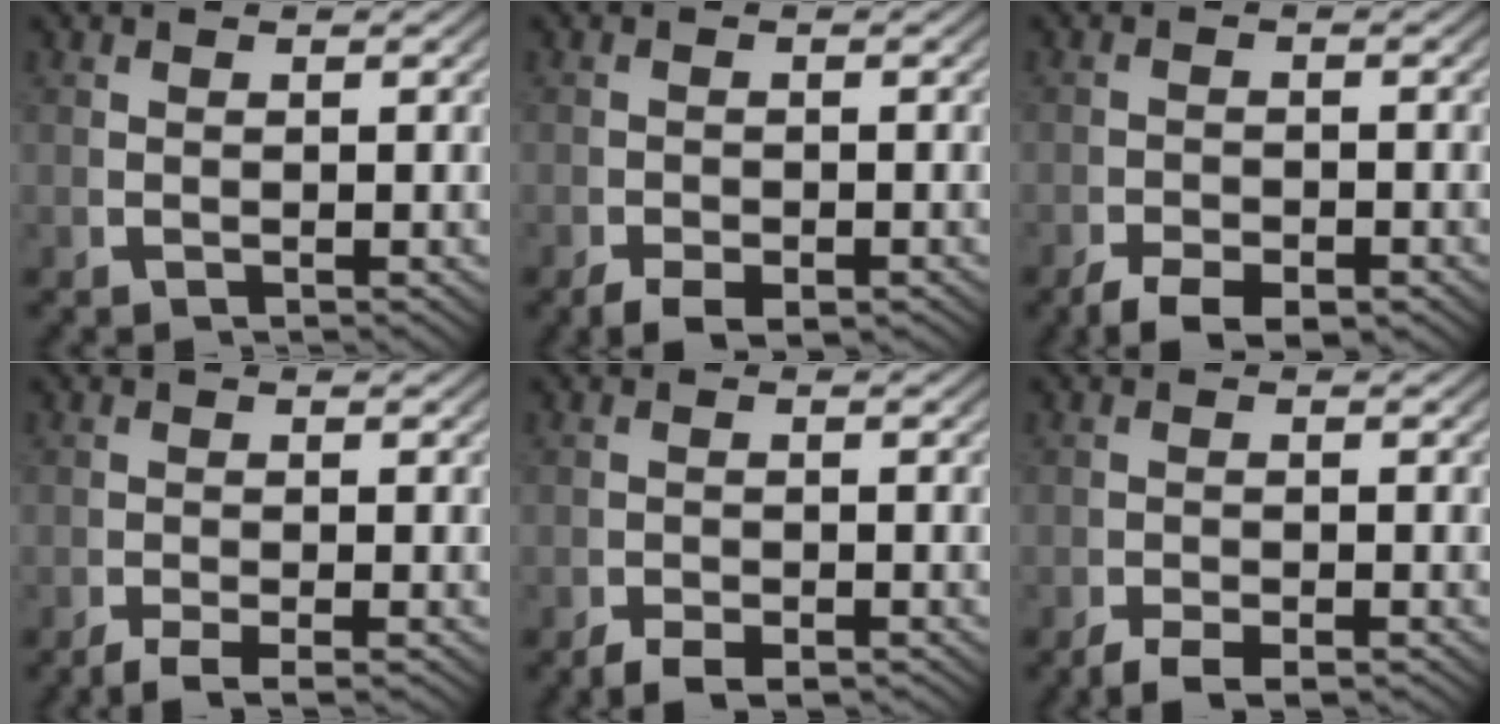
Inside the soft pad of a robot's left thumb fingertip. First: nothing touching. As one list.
[{"total": 2.6, "force": [-1.7, 1.3, 1.5], "torque": [-0.022, -0.016, -0.025]}, {"total": 3.5, "force": [-2.6, 1.6, 1.7], "torque": [-0.022, -0.017, -0.040]}, {"total": 2.6, "force": [-2.1, 0.8, 1.3], "torque": [-0.020, -0.009, -0.034]}, {"total": 2.4, "force": [-2.0, 0.9, 1.0], "torque": [-0.011, -0.010, -0.034]}, {"total": 2.7, "force": [-2.2, 1.0, 1.2], "torque": [-0.015, -0.011, -0.037]}]